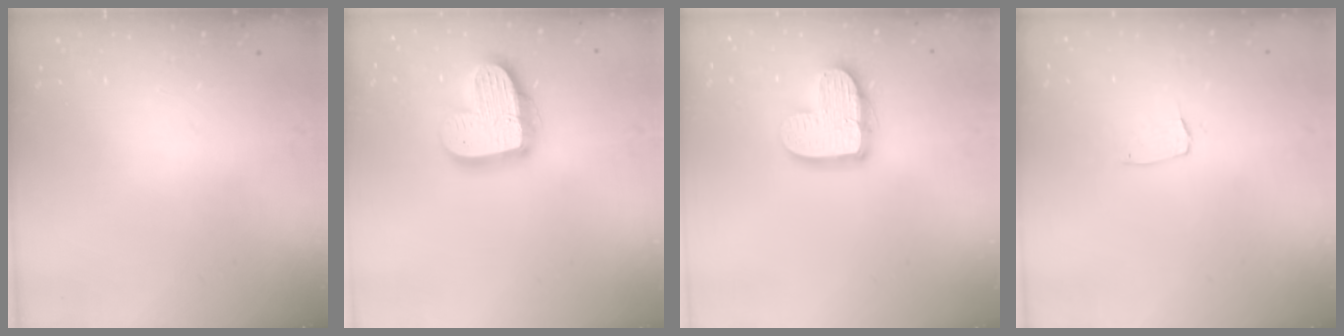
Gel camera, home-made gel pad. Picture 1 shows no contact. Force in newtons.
{"total": 18.7, "press": 18.7, "slide": 1.5}
{"total": 14.5, "press": 14.4, "slide": 1.3}
{"total": 3.6, "press": 3.6, "slide": 0.3}